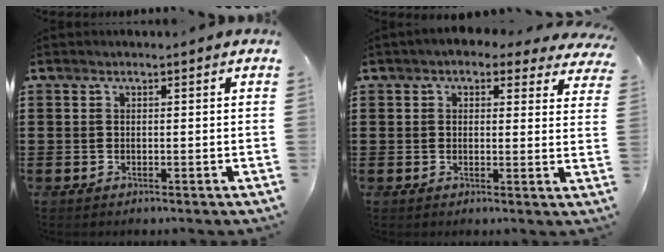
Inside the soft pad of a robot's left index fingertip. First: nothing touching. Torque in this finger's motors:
{"motor_torque": [2.14, 0.00, 0.81, 0.07]}